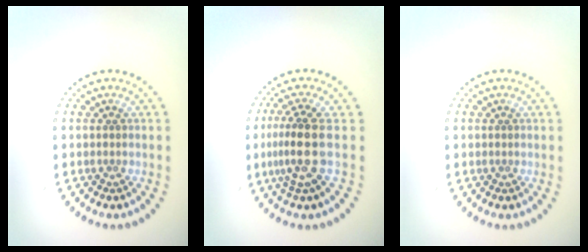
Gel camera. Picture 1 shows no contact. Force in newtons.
{"total": 3.6, "press": 2.7, "slide": 2.4}
{"total": 0.0}